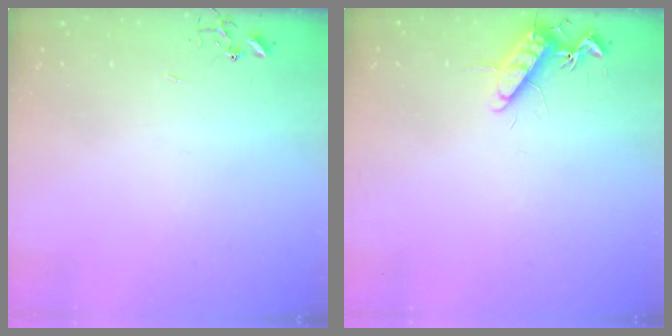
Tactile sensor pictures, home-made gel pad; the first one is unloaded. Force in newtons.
{"total": 11.3, "press": 11.3, "slide": 0.7}